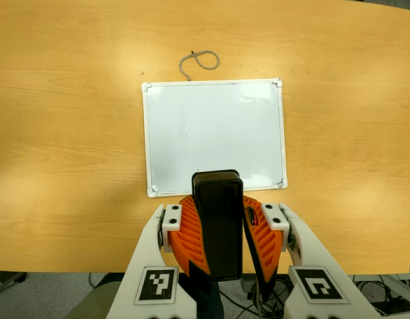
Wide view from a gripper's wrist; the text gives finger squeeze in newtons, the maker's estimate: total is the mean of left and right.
{"total": 13.0, "left": 12.3, "right": 13.7}